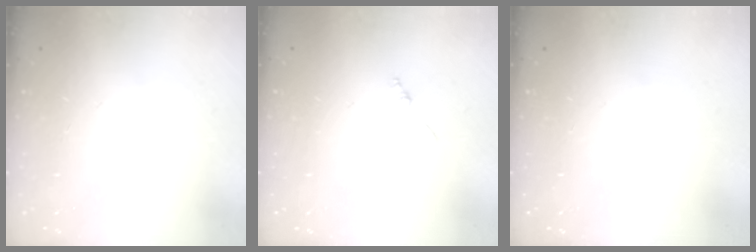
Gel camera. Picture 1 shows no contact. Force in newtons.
{"total": 0.8, "press": 0.8, "slide": 0.2}
{"total": 0.0}